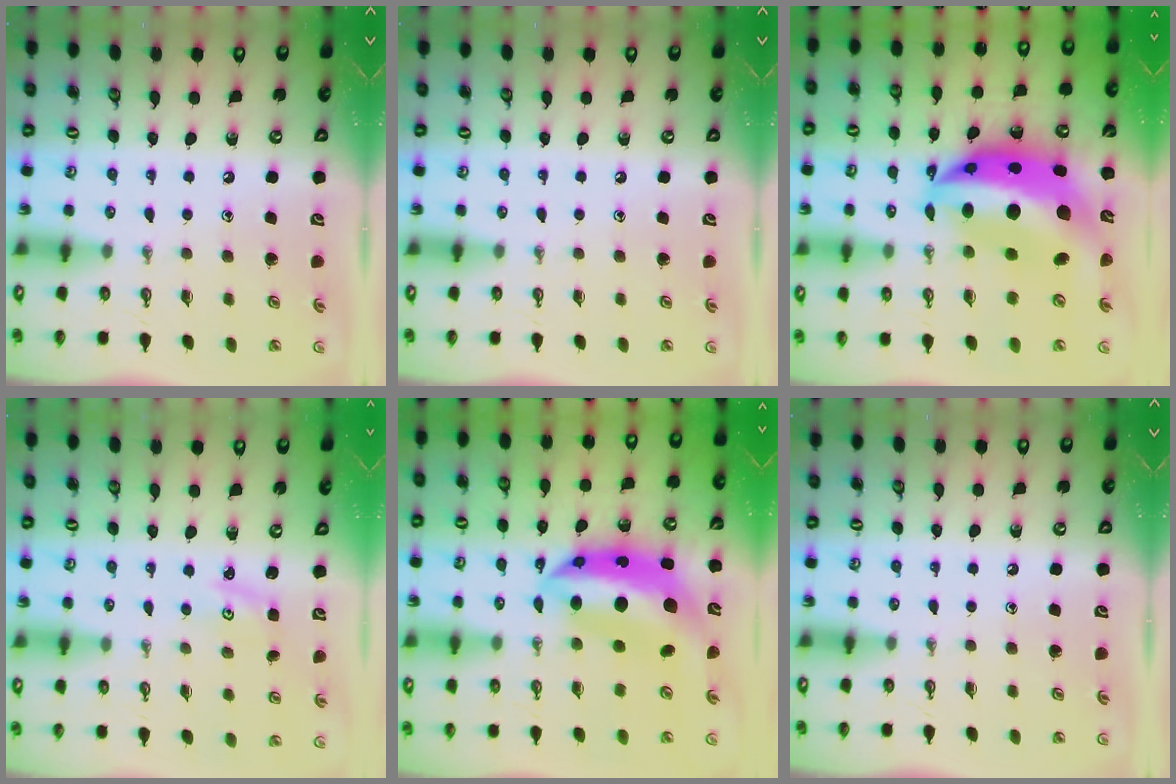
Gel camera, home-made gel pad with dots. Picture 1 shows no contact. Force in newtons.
{"total": 0.0}
{"total": 19.4, "press": 19.4, "slide": 1.6}
{"total": 1.4, "press": 1.4, "slide": 0.3}
{"total": 12.0, "press": 11.9, "slide": 1.3}
{"total": 0.0}